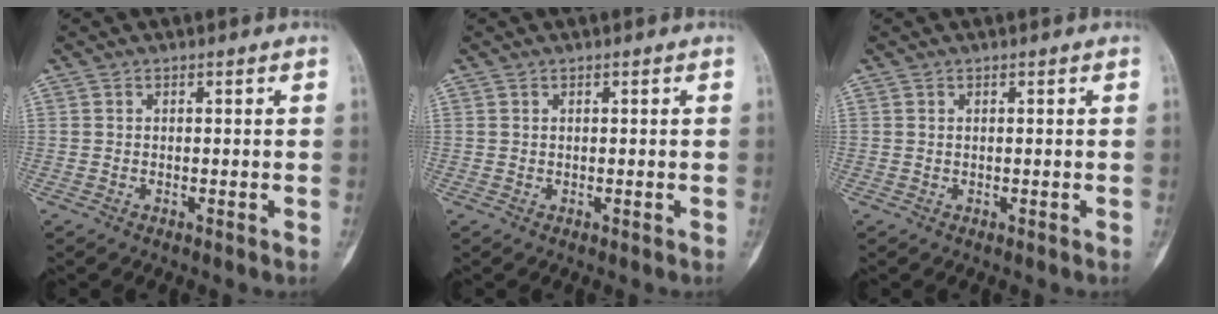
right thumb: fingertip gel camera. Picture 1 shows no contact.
{"total": 0.0}
{"total": 0.0}